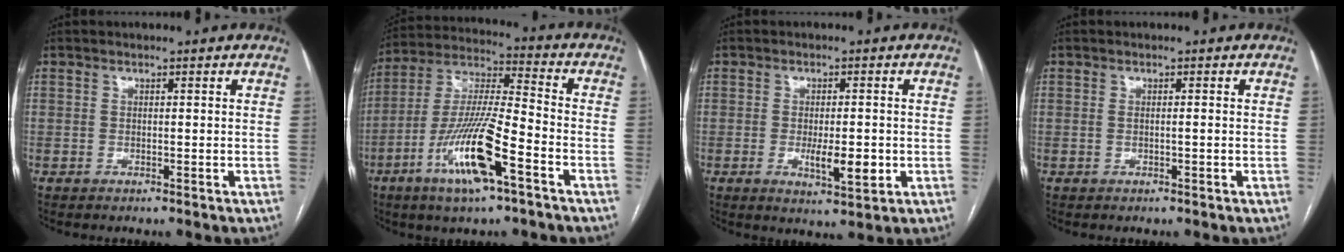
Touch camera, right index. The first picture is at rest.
{"total": 16.0, "force": [-7.3, 2.0, 14.1], "torque": [-0.281, -0.015, -0.132]}
{"total": 5.5, "force": [-1.2, 1.5, 5.2], "torque": [-0.086, -0.008, -0.013]}
{"total": 0.9, "force": [-0.1, 0.1, 0.9], "torque": [-0.017, 0.000, 0.002]}